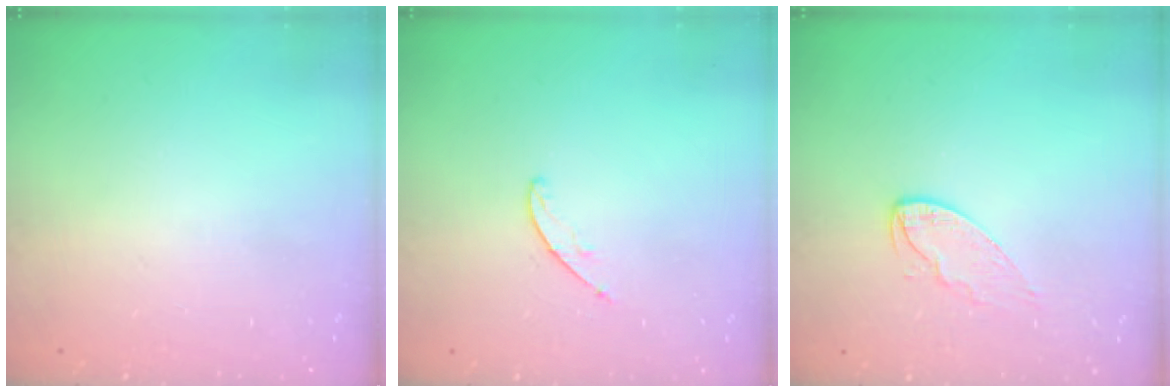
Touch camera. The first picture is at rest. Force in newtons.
{"total": 3.8, "press": 3.8, "slide": 0.3}
{"total": 7.6, "press": 7.6, "slide": 0.4}